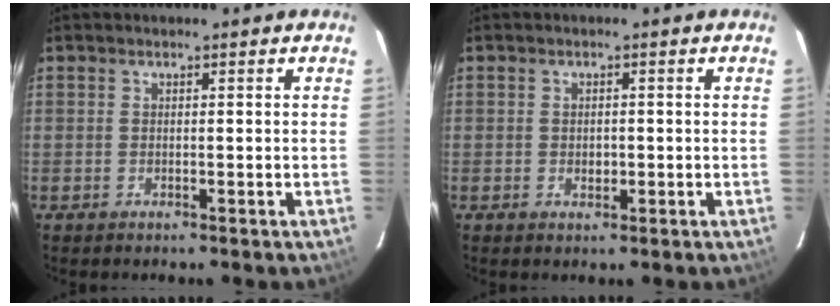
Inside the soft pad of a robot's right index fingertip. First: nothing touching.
{"total": 1.7, "force": [-0.4, 1.2, 1.1], "torque": [-0.017, 0.001, -0.007]}